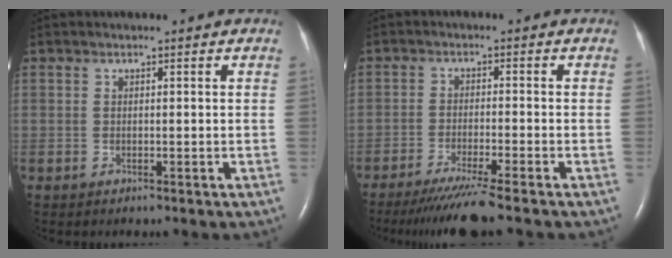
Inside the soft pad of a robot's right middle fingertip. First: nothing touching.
{"total": 7.8, "force": [-6.3, -1.5, 4.3], "torque": [-0.065, -0.029, -0.106]}